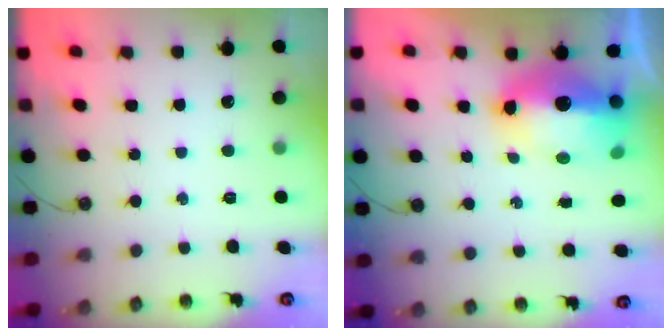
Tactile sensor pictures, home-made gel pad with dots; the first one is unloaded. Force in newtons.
{"total": 16.3, "press": 16.2, "slide": 1.7}